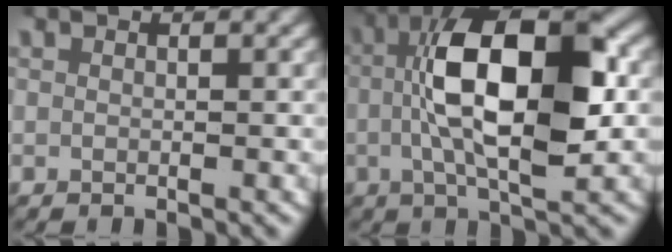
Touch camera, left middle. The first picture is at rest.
{"total": 12.1, "force": [0.5, 5.7, 10.6], "torque": [-0.180, -0.006, 0.005]}